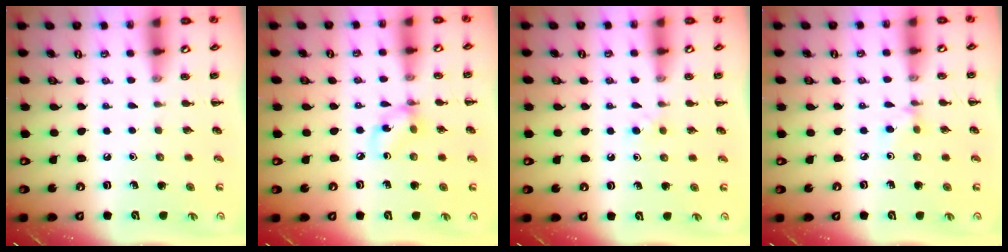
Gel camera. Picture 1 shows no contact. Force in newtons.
{"total": 5.5, "press": 5.5, "slide": 0.6}
{"total": 3.0, "press": 2.6, "slide": 1.4}
{"total": 3.0, "press": 2.8, "slide": 0.9}